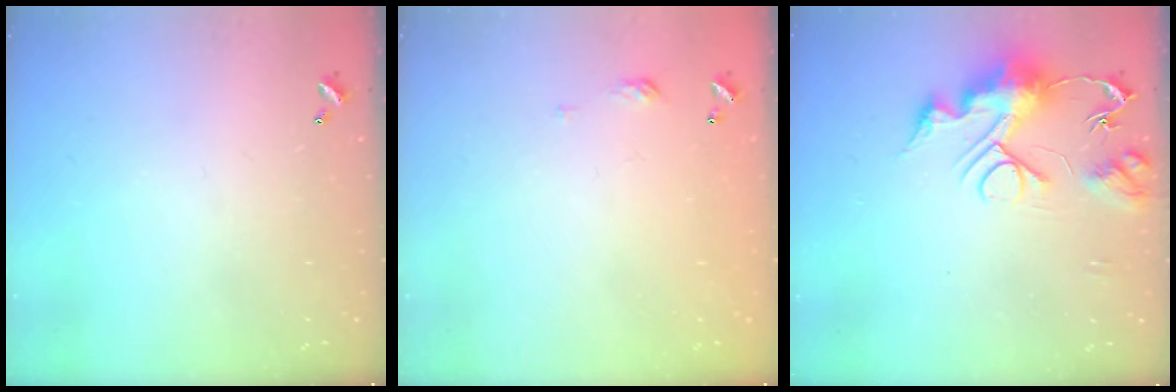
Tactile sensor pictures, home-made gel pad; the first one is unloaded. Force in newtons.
{"total": 3.1, "press": 3.0, "slide": 0.4}
{"total": 10.7, "press": 10.7, "slide": 1.1}